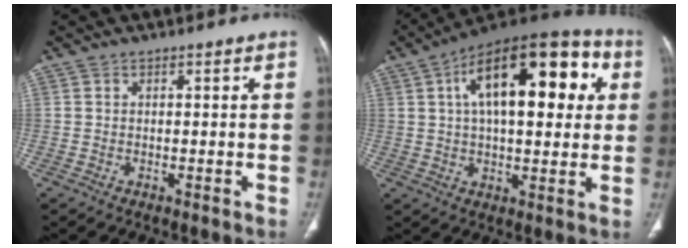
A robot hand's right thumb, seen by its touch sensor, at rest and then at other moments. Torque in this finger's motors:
{"motor_torque": [0.53, 4.48, 1.47, -0.07, 0.21]}